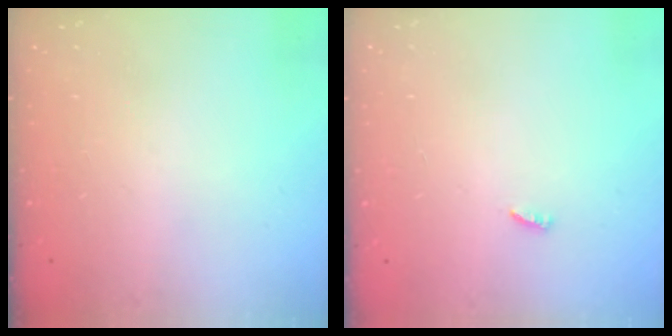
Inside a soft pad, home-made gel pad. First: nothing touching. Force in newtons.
{"total": 1.9, "press": 1.9, "slide": 0.3}